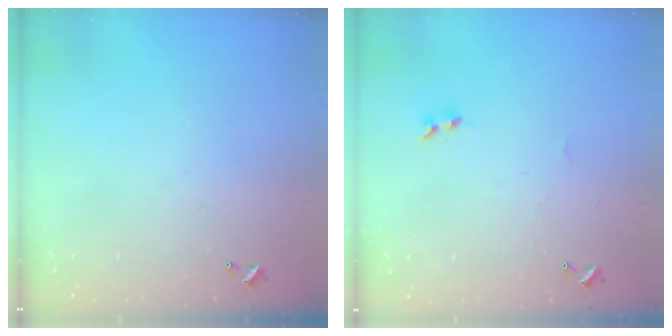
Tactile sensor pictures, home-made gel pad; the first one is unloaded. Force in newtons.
{"total": 2.0, "press": 1.9, "slide": 0.6}